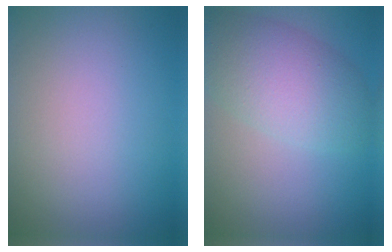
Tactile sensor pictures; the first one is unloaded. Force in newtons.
{"total": 6.2, "press": 6.2, "slide": 0.1}